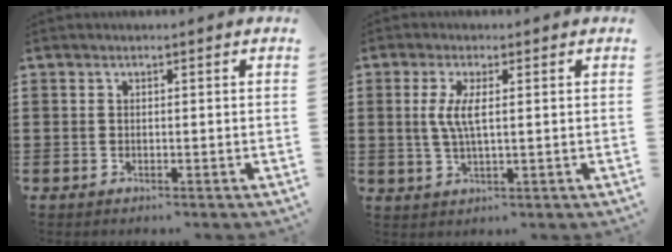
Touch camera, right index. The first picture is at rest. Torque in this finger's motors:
{"motor_torque": [0.71, 0.04, 0.39, 0.15]}